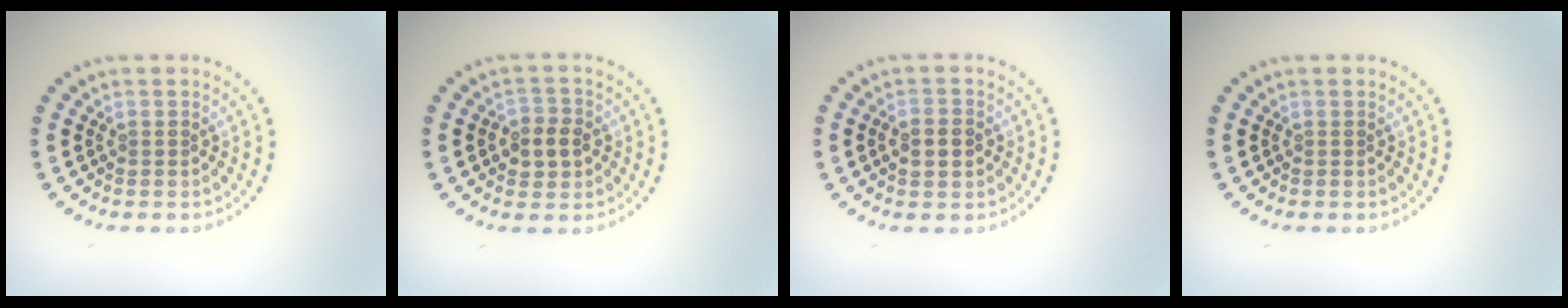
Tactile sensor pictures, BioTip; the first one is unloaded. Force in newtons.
{"total": 2.8, "press": 2.8, "slide": 0.4}
{"total": 3.0, "press": 3.0, "slide": 0.2}
{"total": 0.0}